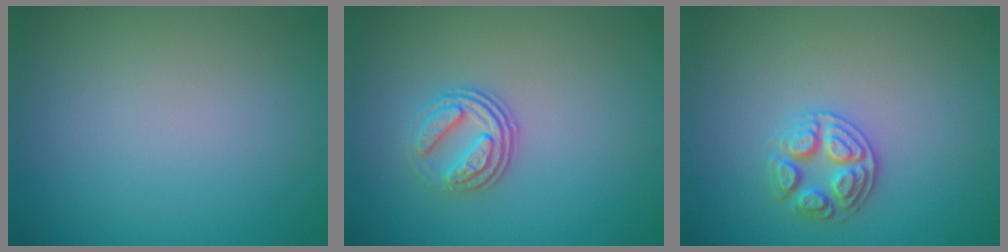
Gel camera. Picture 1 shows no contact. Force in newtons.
{"total": 3.1, "press": 2.4, "slide": 1.9}
{"total": 2.7, "press": 2.7, "slide": 0.5}